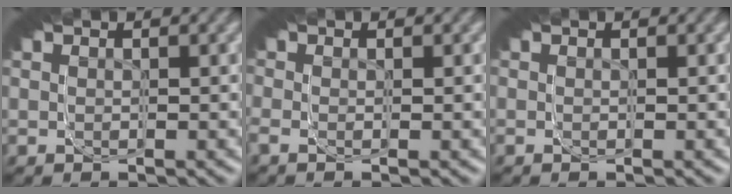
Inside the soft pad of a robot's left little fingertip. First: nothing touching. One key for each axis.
{"total": 0.6, "fx": -0.1, "fy": -0.5, "fz": 0.2, "tx": 0.004, "ty": 0.004, "tz": -0.003}
{"total": 0.0}